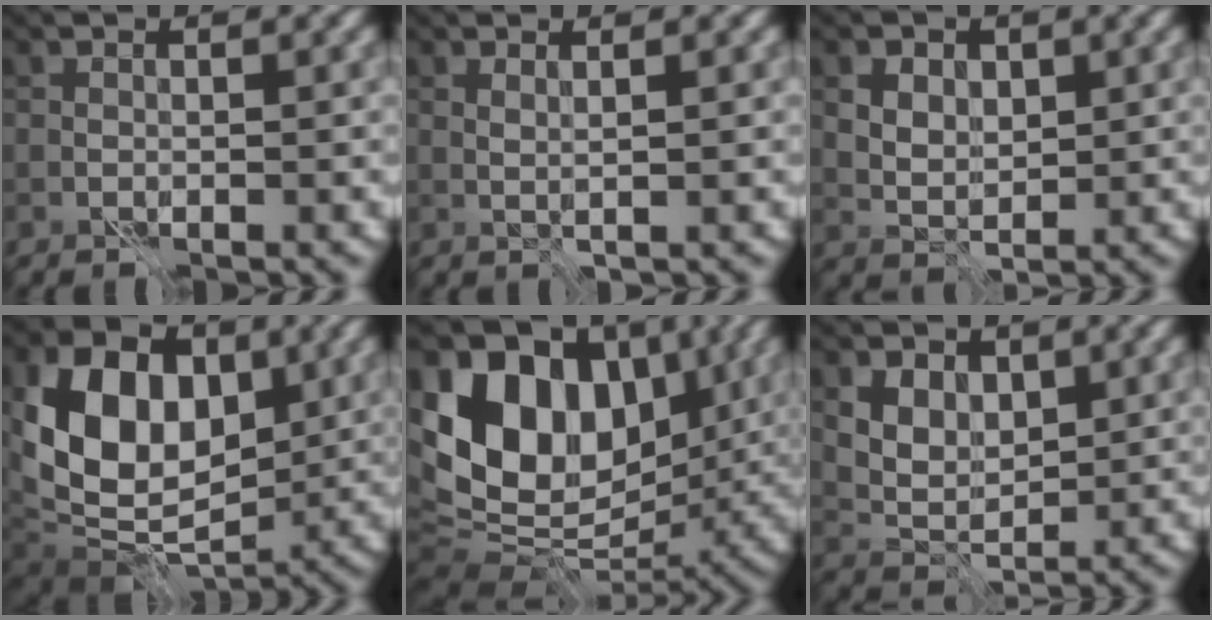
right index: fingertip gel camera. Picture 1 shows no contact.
{"total": 0.8, "force": [0.6, -0.2, 0.4], "torque": [-0.011, 0.000, 0.009]}
{"total": 4.0, "force": [1.8, 2.8, 2.3], "torque": [-0.051, 0.008, 0.031]}
{"total": 11.3, "force": [2.2, 7.8, 7.8], "torque": [-0.129, -0.002, 0.029]}
{"total": 15.4, "force": [3.2, 10.8, 10.6], "torque": [-0.176, 0.028, 0.060]}
{"total": 3.6, "force": [1.5, 2.6, 2.1], "torque": [-0.043, -0.013, 0.029]}